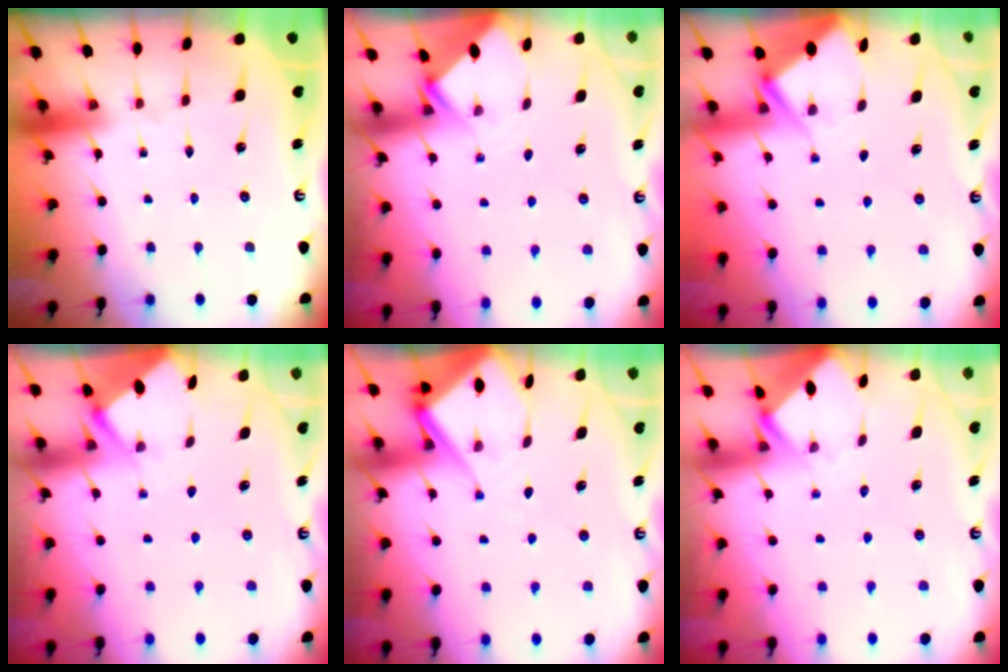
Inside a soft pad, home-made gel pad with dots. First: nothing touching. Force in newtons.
{"total": 2.6, "press": 2.6, "slide": 0.2}
{"total": 3.8, "press": 3.8, "slide": 0.4}
{"total": 2.5, "press": 2.5, "slide": 0.4}
{"total": 7.2, "press": 7.2, "slide": 0.6}
{"total": 2.6, "press": 2.6, "slide": 0.1}